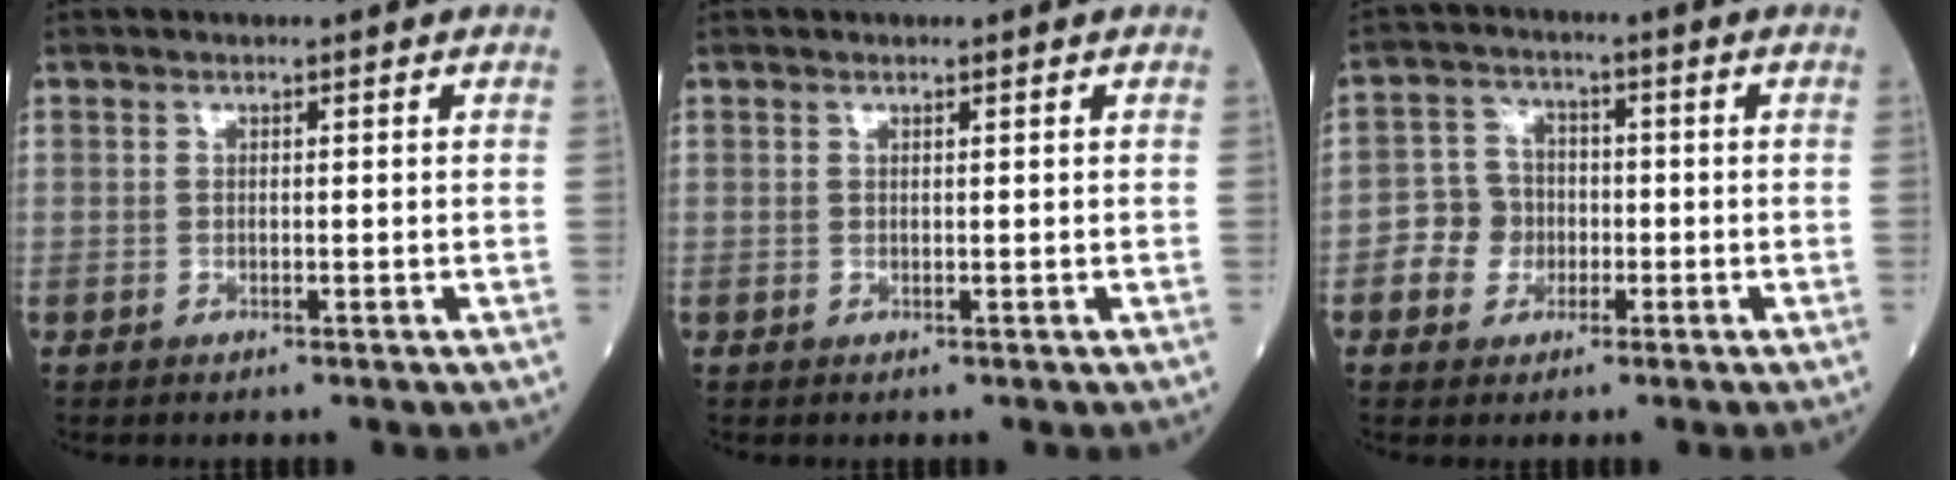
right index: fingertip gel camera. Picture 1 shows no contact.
{"total": 0.0}
{"total": 5.2, "force": [-1.5, 4.8, 1.4], "torque": [-0.028, 0.018, -0.027]}